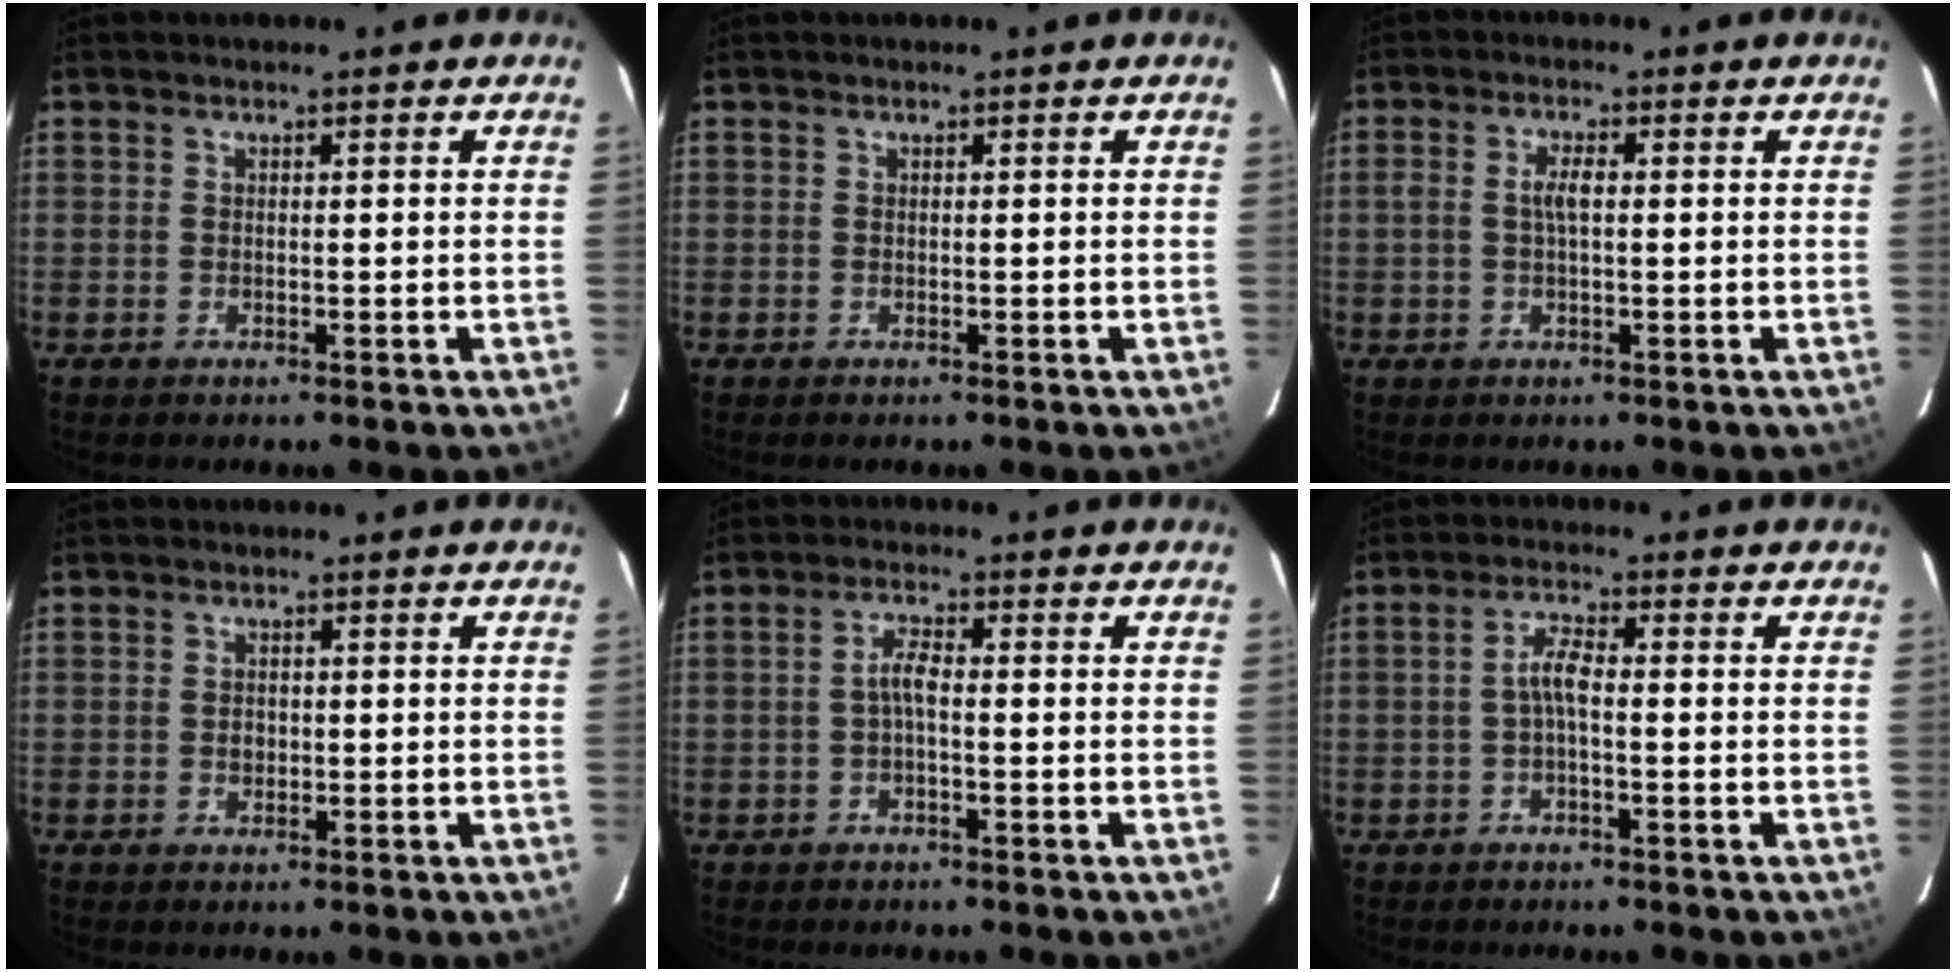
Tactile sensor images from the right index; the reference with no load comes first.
{"total": 0.0}
{"total": 2.8, "force": [0.1, 1.0, 2.6], "torque": [-0.052, 0.005, 0.001]}
{"total": 1.3, "force": [-0.2, 1.2, 0.6], "torque": [-0.009, 0.002, -0.003]}
{"total": 2.4, "force": [-0.7, 0.5, 2.3], "torque": [-0.049, 0.008, -0.014]}
{"total": 3.1, "force": [-0.8, 0.7, 3.0], "torque": [-0.063, 0.010, -0.017]}